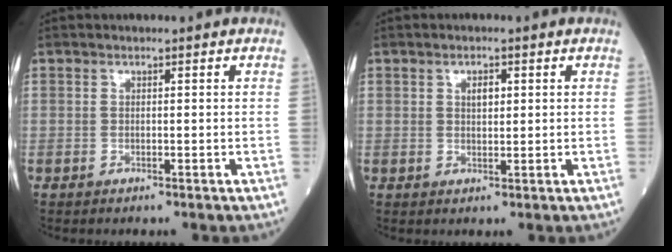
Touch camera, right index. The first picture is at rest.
{"total": 2.0, "force": [0.7, 1.0, 1.6], "torque": [-0.025, -0.001, 0.011]}